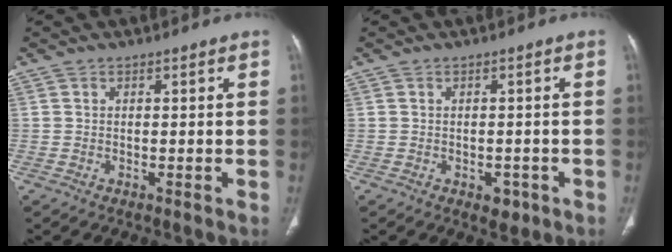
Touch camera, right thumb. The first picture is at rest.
{"total": 2.8, "force": [-1.3, 1.9, 1.5], "torque": [-0.004, 0.003, -0.010]}